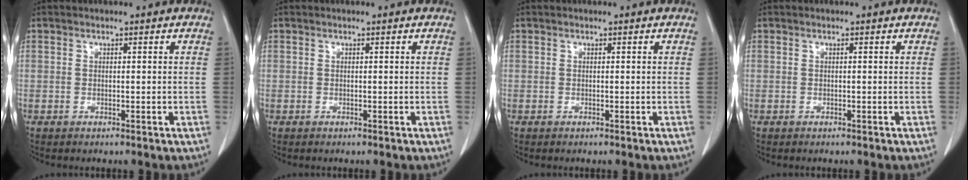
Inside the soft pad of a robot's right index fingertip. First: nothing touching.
{"total": 0.0}
{"total": 0.0}
{"total": 0.0}